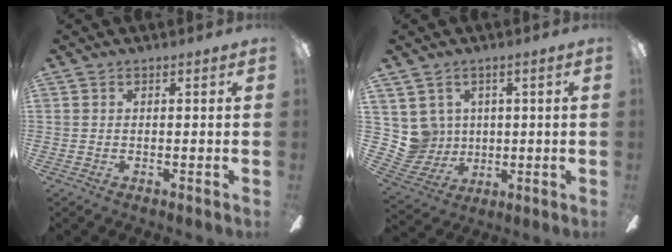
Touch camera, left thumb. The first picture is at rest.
{"total": 7.2, "force": [2.5, 6.8, 0.3], "torque": [-0.031, -0.015, 0.056]}